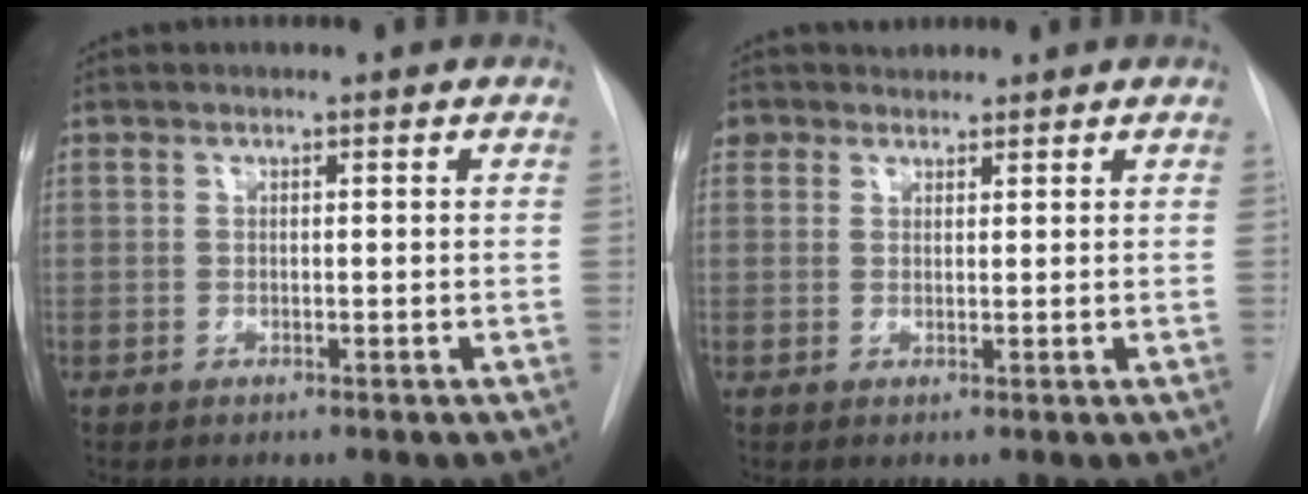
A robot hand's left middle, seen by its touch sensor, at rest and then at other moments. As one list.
[{"total": 3.0, "force": [2.1, 2.0, 0.0], "torque": [0.001, 0.019, 0.037]}]